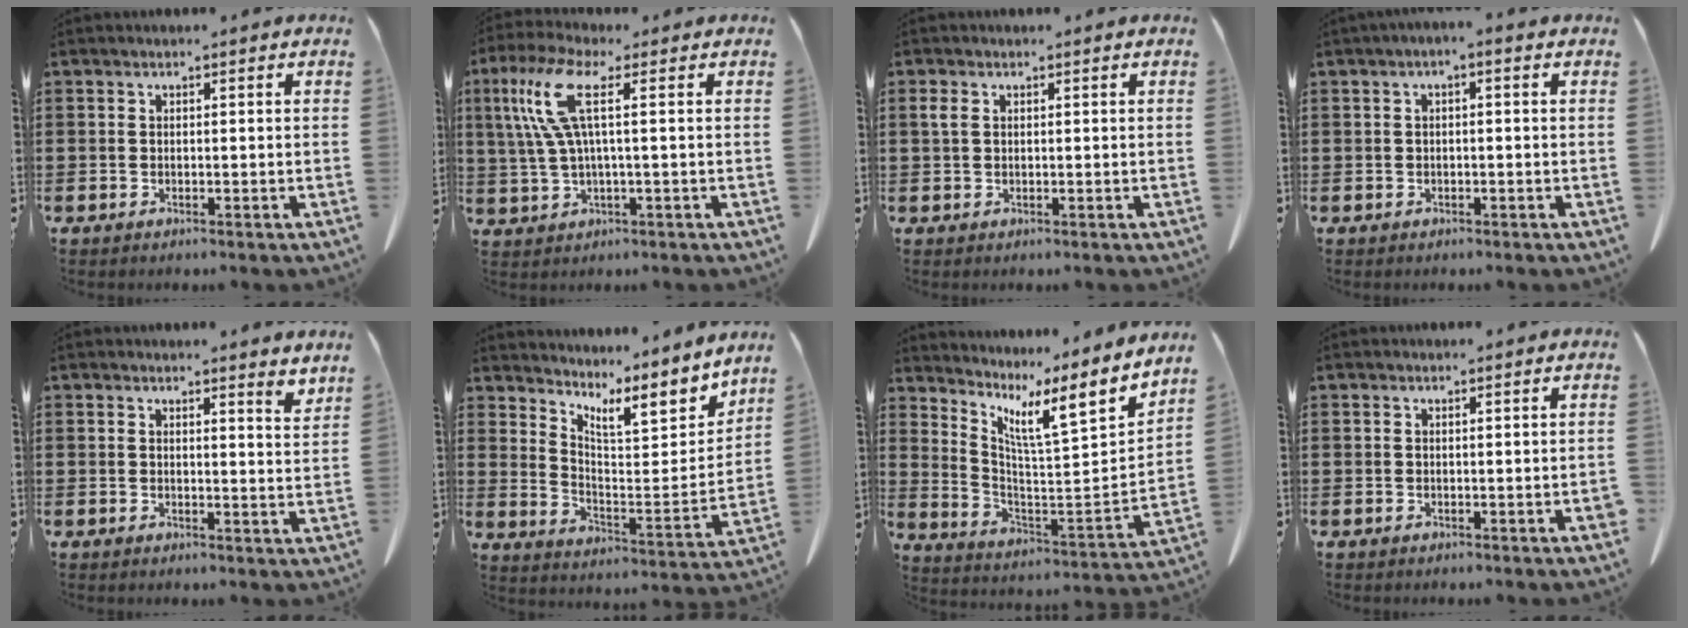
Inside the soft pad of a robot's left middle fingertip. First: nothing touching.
{"total": 8.5, "force": [2.3, 1.8, 8.0], "torque": [-0.195, -0.009, 0.027]}
{"total": 1.4, "force": [0.4, 0.8, 1.1], "torque": [-0.025, 0.005, 0.006]}
{"total": 1.3, "force": [-0.6, 0.3, 1.1], "torque": [-0.020, -0.001, -0.010]}
{"total": 2.7, "force": [2.6, -0.3, 0.3], "torque": [-0.005, -0.013, 0.048]}
{"total": 7.8, "force": [6.2, 1.5, 4.4], "torque": [-0.073, -0.052, 0.100]}
{"total": 7.6, "force": [5.5, 0.3, 5.2], "torque": [-0.102, -0.067, 0.073]}
{"total": 0.6, "force": [-0.1, -0.2, 0.6], "torque": [-0.010, -0.004, -0.001]}